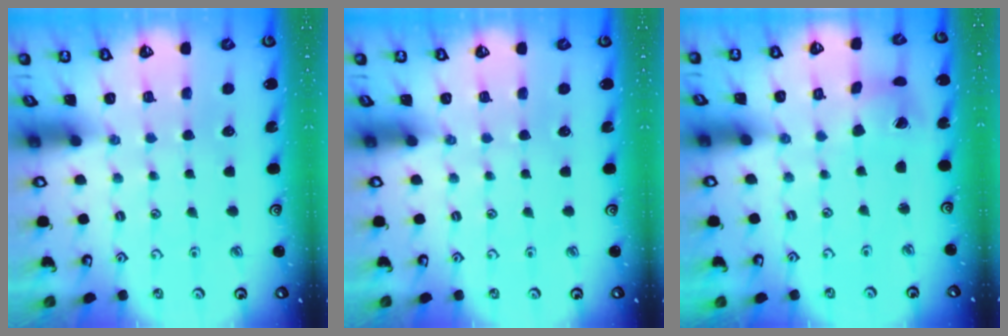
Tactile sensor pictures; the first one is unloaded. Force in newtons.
{"total": 0.0}
{"total": 4.5, "press": 4.5, "slide": 0.4}